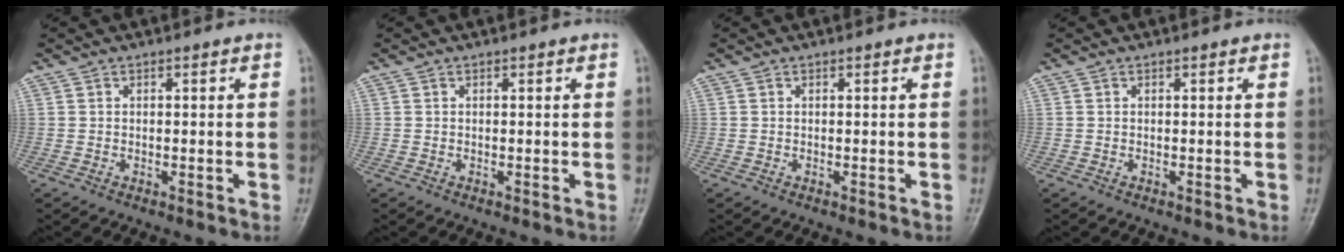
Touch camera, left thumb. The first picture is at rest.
{"total": 0.0}
{"total": 0.0}
{"total": 0.0}